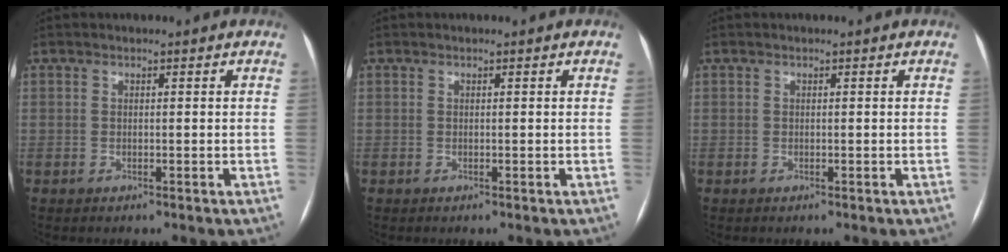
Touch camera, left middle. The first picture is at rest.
{"total": 0.0}
{"total": 0.0}